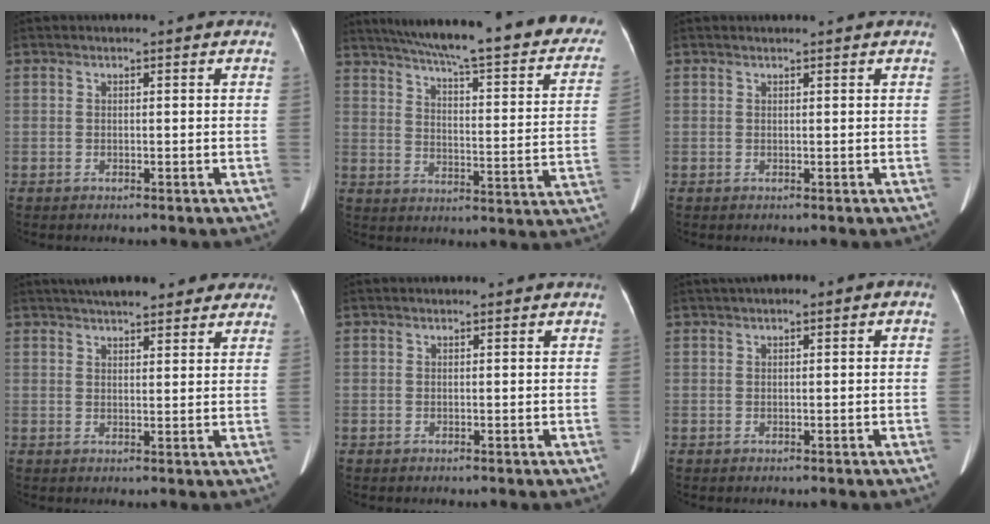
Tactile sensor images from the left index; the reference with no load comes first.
{"total": 30.2, "force": [24.5, 4.4, 17.2], "torque": [-0.235, -0.040, 0.299]}
{"total": 1.2, "force": [1.2, -0.1, 0.3], "torque": [-0.009, 0.012, 0.020]}
{"total": 13.6, "force": [11.1, 3.7, 6.9], "torque": [-0.094, 0.035, 0.141]}
{"total": 0.0}
{"total": 2.6, "force": [0.7, 0.9, 2.4], "torque": [-0.046, 0.016, 0.008]}